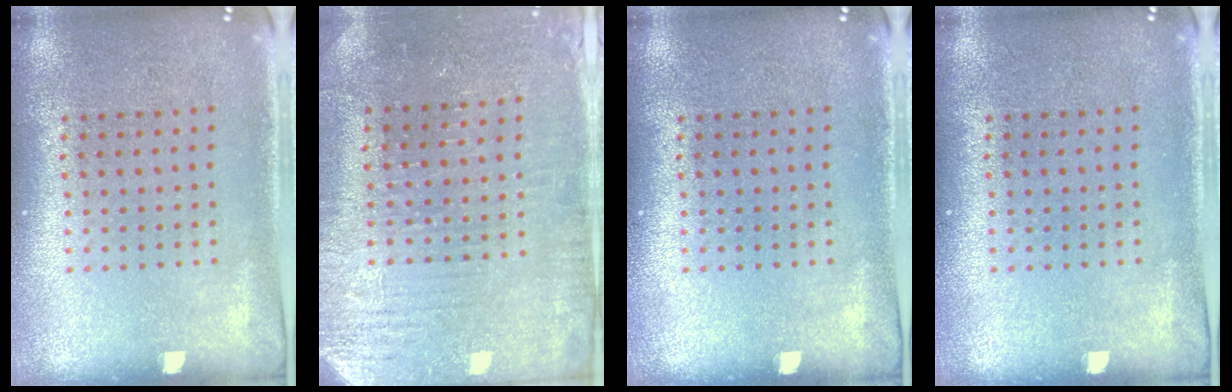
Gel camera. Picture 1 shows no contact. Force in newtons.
{"total": 3.0, "press": 2.9, "slide": 0.6}
{"total": 0.0}
{"total": 0.0}